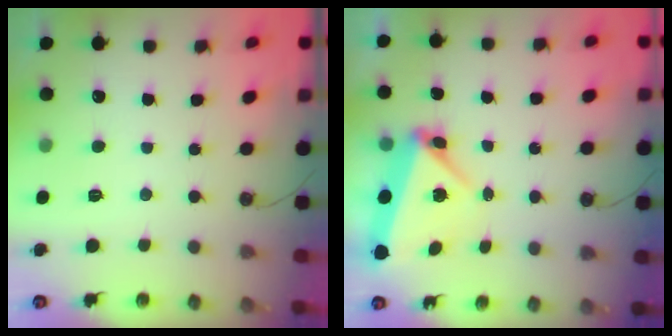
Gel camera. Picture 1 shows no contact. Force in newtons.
{"total": 5.9, "press": 5.9, "slide": 0.9}